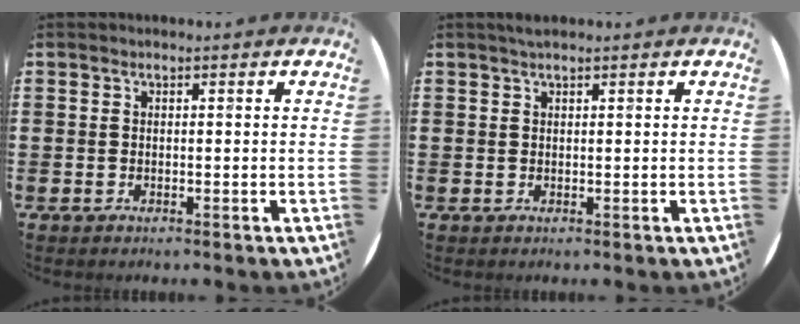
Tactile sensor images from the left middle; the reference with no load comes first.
{"total": 0.8, "force": [0.7, 0.0, 0.4], "torque": [-0.008, 0.002, 0.013]}